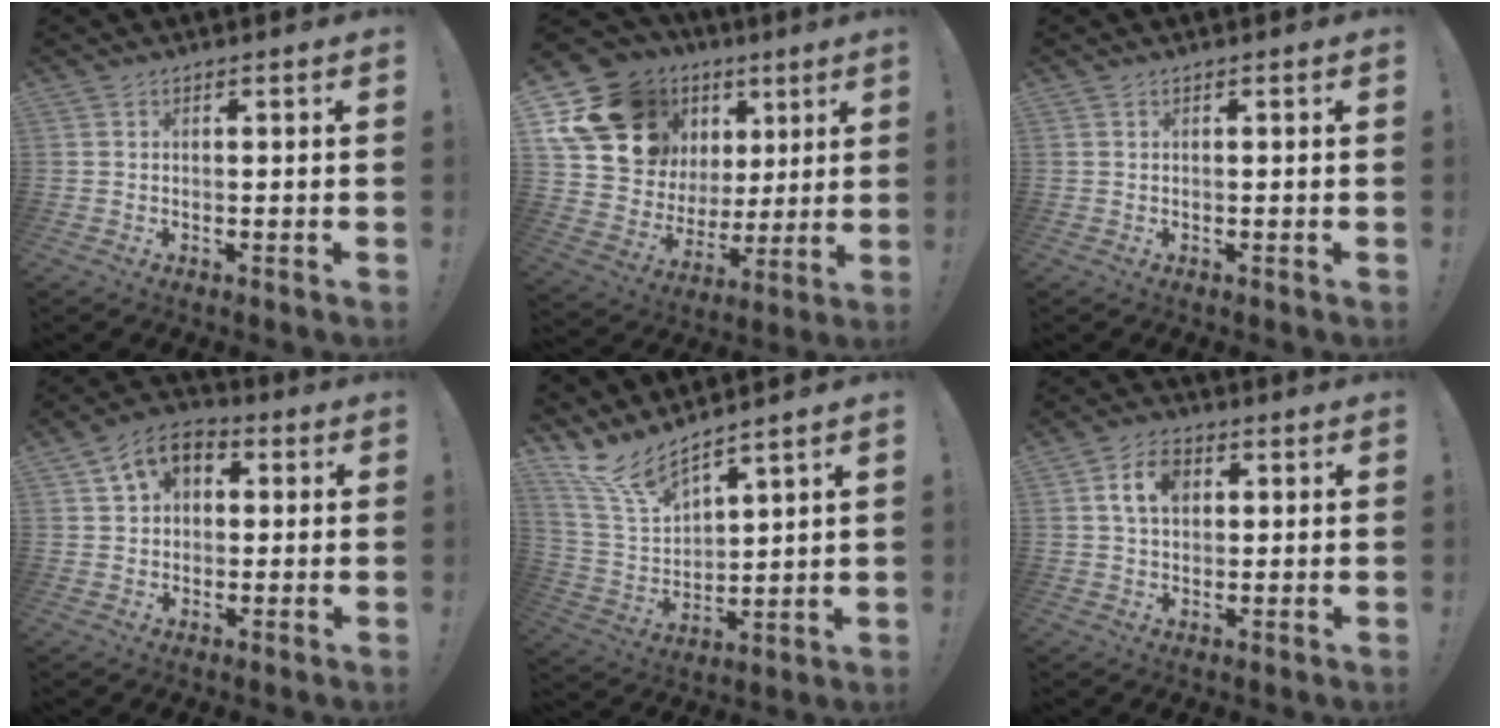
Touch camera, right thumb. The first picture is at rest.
{"total": 20.8, "force": [11.5, 14.7, 8.9], "torque": [-0.151, -0.065, 0.252]}
{"total": 0.0}
{"total": 8.6, "force": [3.2, 6.2, 5.0], "torque": [-0.079, -0.004, 0.064]}
{"total": 11.9, "force": [10.1, 3.4, 5.2], "torque": [-0.121, -0.073, 0.187]}
{"total": 8.0, "force": [2.3, 5.5, 5.4], "torque": [-0.089, 0.012, 0.043]}